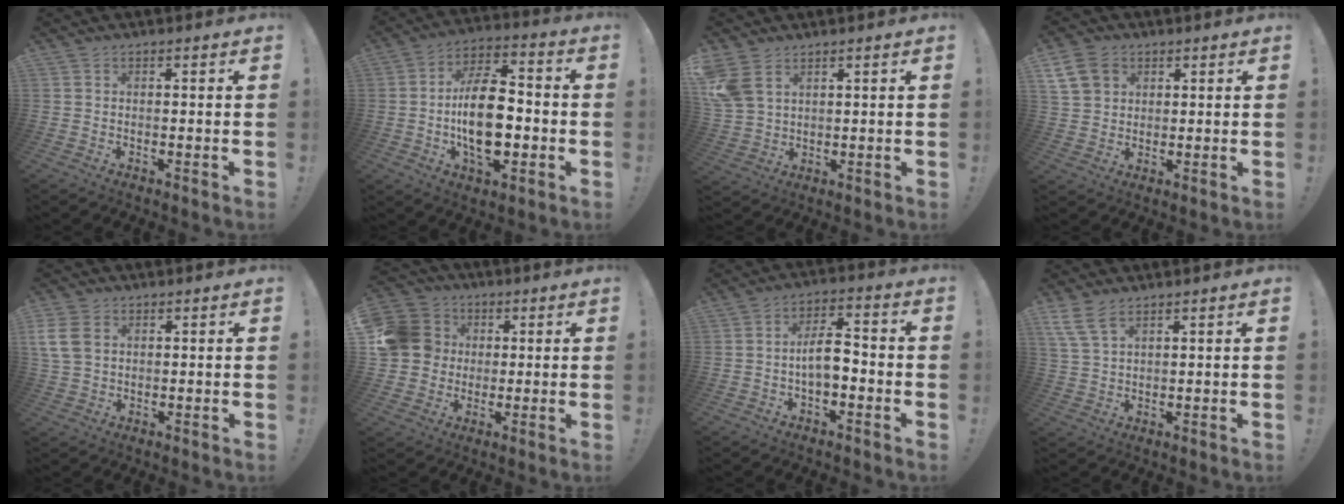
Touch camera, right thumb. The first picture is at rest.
{"total": 18.0, "force": [-3.0, 10.3, 14.4], "torque": [-0.258, 0.013, -0.051]}
{"total": 7.7, "force": [3.9, 5.1, 4.3], "torque": [-0.090, -0.008, 0.080]}
{"total": 9.6, "force": [4.5, 7.3, 4.4], "torque": [-0.074, -0.016, 0.092]}
{"total": 8.8, "force": [2.4, 6.4, 5.5], "torque": [-0.115, -0.004, 0.049]}
{"total": 14.0, "force": [1.7, 12.8, 5.5], "torque": [-0.086, 0.011, 0.040]}
{"total": 8.7, "force": [-2.0, 4.1, 7.4], "torque": [-0.138, 0.011, -0.038]}
{"total": 6.8, "force": [4.7, 2.7, 4.1], "torque": [-0.080, -0.015, 0.094]}